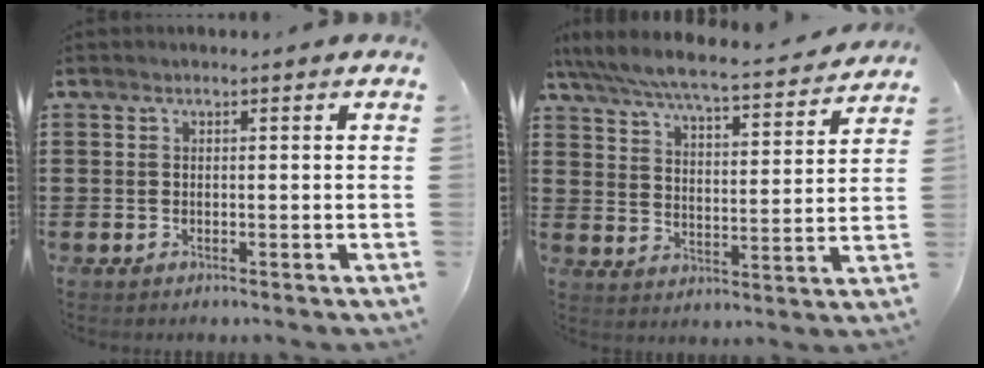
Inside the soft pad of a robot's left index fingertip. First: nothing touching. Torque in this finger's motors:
{"motor_torque": [2.14, 0.00, -0.02, -0.12]}